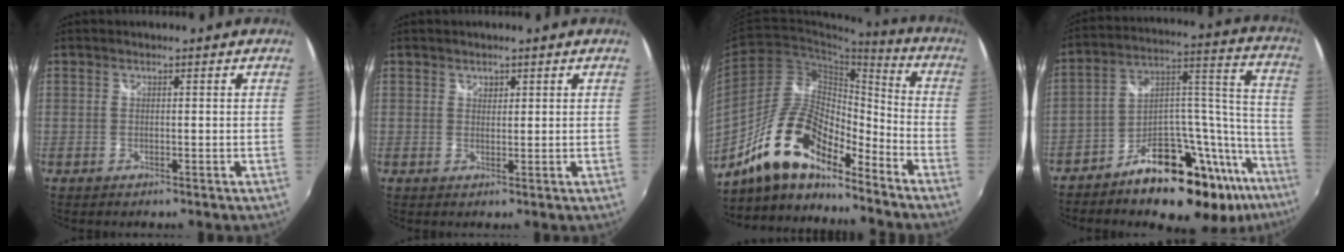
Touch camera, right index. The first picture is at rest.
{"total": 1.1, "force": [0.8, 0.9, 0.1], "torque": [0.002, 0.002, 0.012]}
{"total": 16.8, "force": [-12.5, 5.6, 9.8], "torque": [-0.188, 0.004, -0.236]}
{"total": 25.9, "force": [-18.5, 10.0, 15.2], "torque": [-0.164, 0.051, -0.266]}